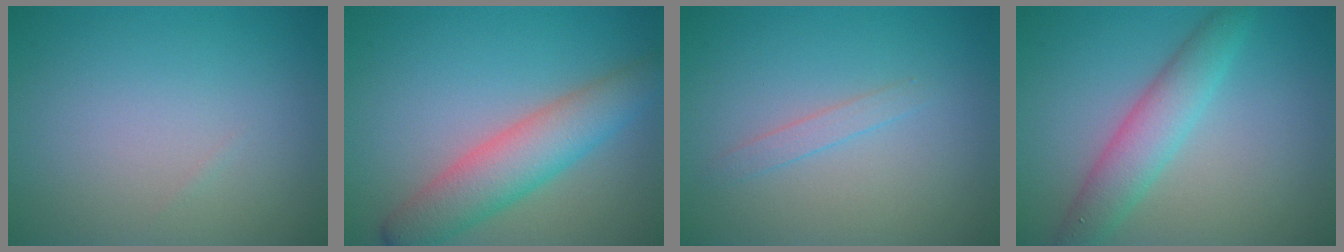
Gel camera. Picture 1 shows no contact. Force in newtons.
{"total": 5.6, "press": 5.6, "slide": 0.3}
{"total": 1.1, "press": 1.1, "slide": 0.1}
{"total": 4.0, "press": 4.0, "slide": 0.1}